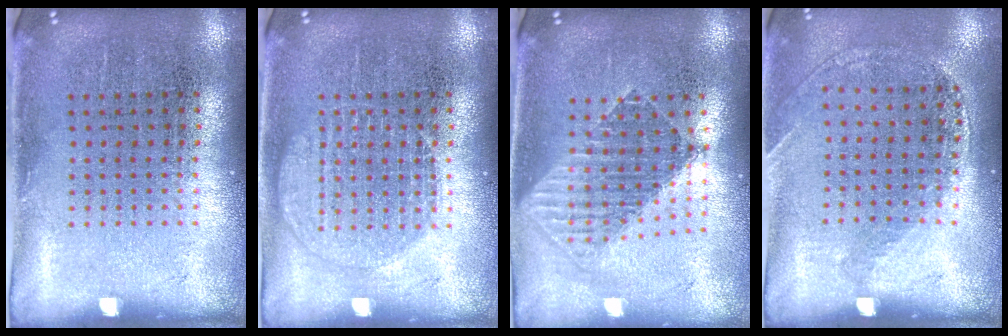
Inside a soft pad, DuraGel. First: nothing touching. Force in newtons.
{"total": 1.9, "press": 1.9, "slide": 0.3}
{"total": 1.7, "press": 1.4, "slide": 0.9}
{"total": 1.2, "press": 1.1, "slide": 0.5}